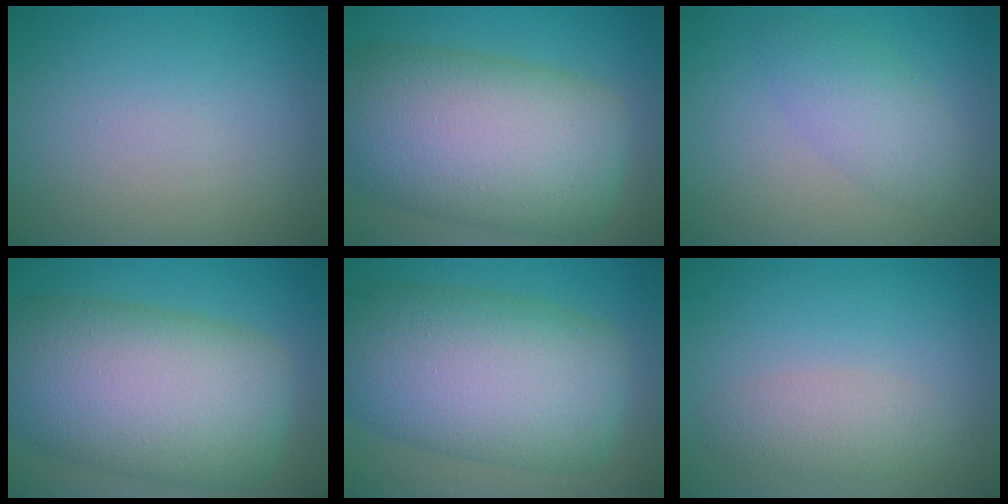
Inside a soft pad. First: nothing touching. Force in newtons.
{"total": 14.0, "press": 14.0, "slide": 0.5}
{"total": 3.1, "press": 3.1, "slide": 0.0}
{"total": 14.0, "press": 14.0, "slide": 0.5}
{"total": 12.8, "press": 12.8, "slide": 0.5}
{"total": 2.4, "press": 2.4, "slide": 0.0}